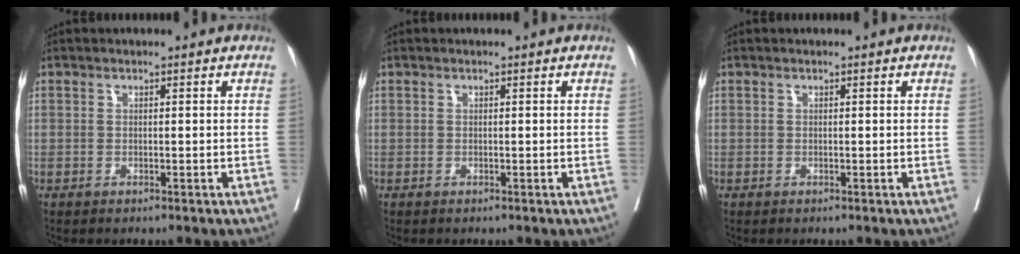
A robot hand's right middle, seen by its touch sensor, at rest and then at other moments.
{"total": 0.0}
{"total": 0.0}